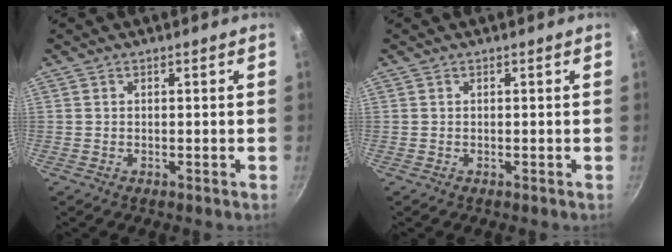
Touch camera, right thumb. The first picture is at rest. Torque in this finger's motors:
{"motor_torque": [-0.03, 0.01, 0.16, 0.01, 0.02]}